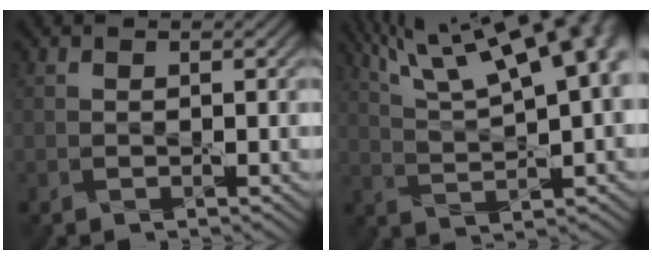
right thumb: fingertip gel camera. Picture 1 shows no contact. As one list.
[{"total": 20.2, "force": [10.0, 7.5, 15.8], "torque": [-0.255, 0.065, 0.157]}]